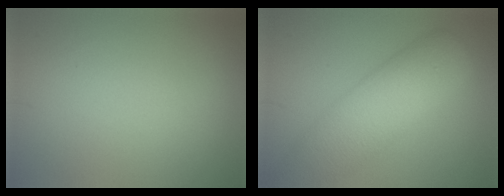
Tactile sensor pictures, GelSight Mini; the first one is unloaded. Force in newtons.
{"total": 8.3, "press": 8.3, "slide": 0.4}